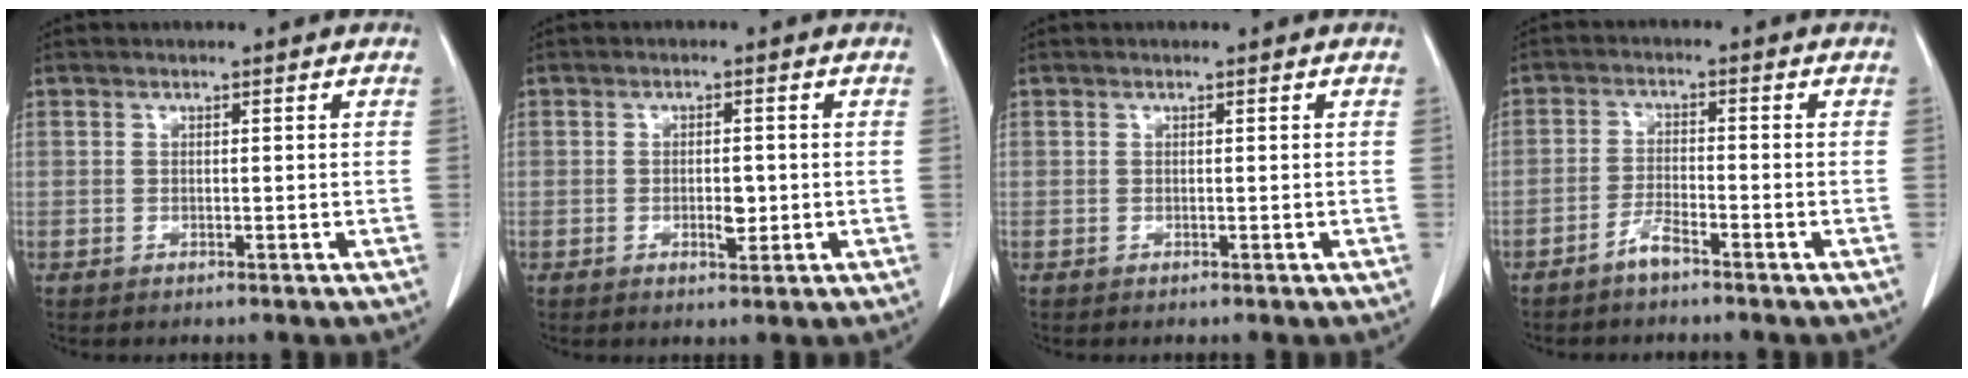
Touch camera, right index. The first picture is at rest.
{"total": 2.6, "force": [-0.4, 1.1, 2.3], "torque": [-0.038, 0.002, -0.001]}
{"total": 0.0}
{"total": 3.0, "force": [-2.5, 0.3, 1.7], "torque": [-0.035, 0.002, -0.050]}